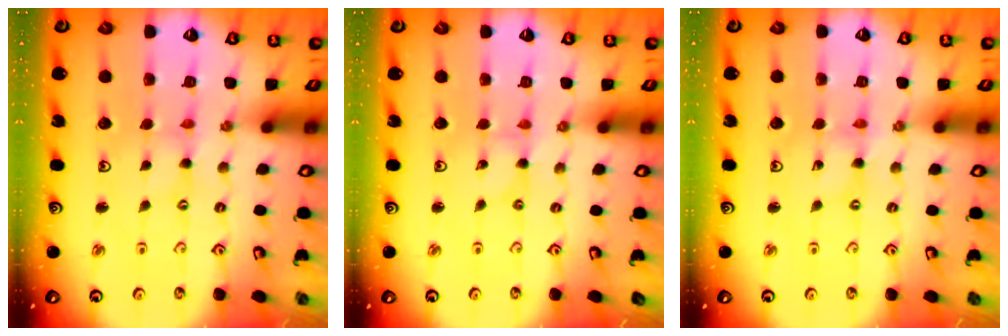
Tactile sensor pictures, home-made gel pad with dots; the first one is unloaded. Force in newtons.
{"total": 0.0}
{"total": 0.0}